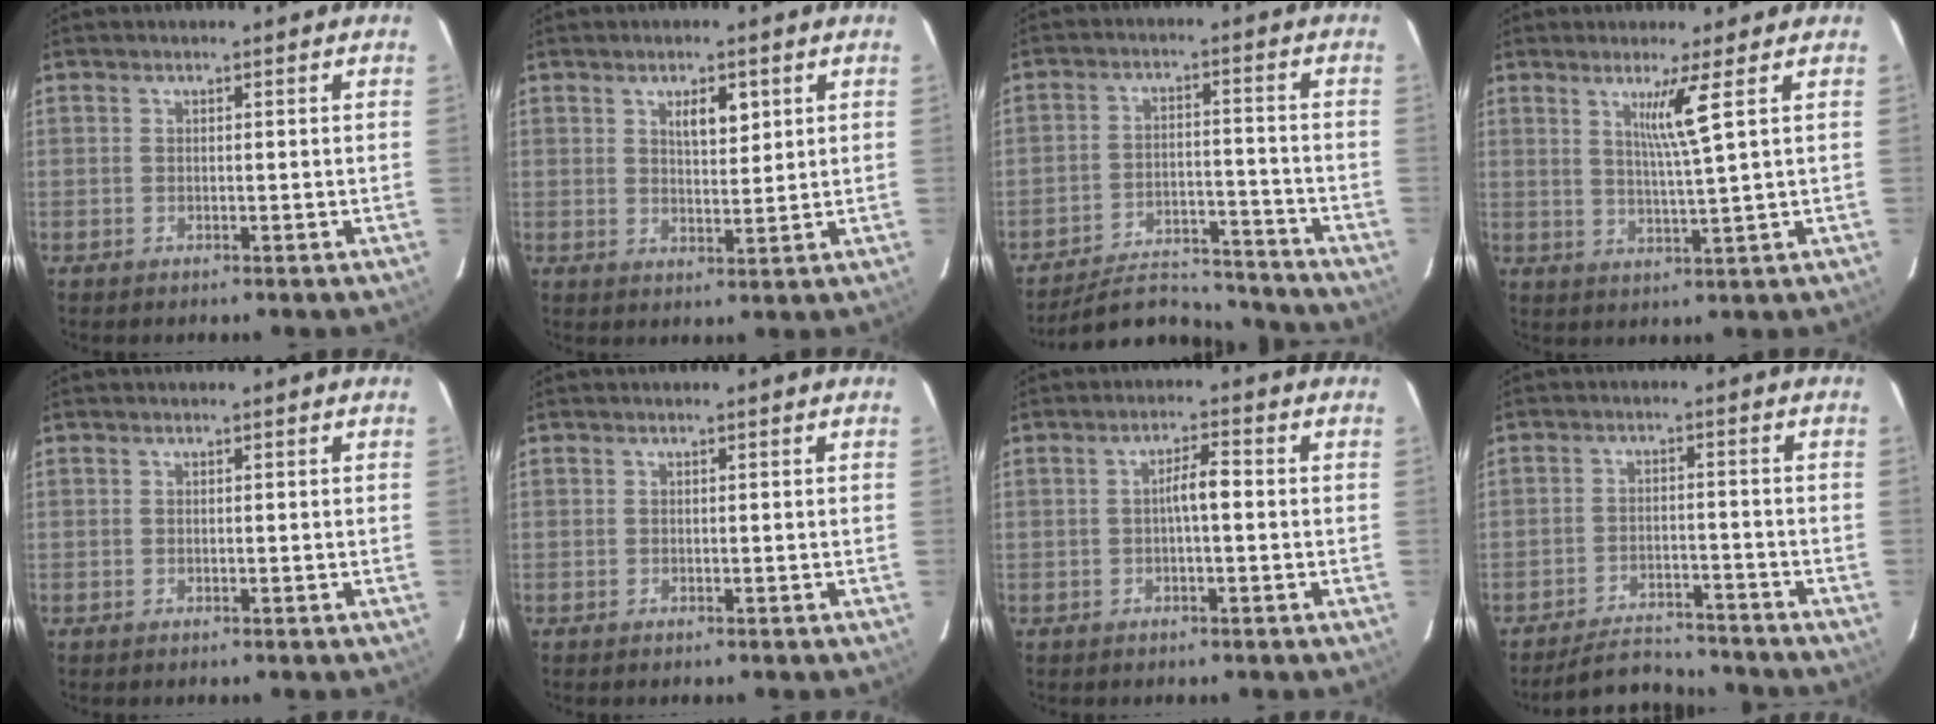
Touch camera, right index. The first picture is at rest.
{"total": 4.1, "force": [2.0, 1.5, 3.3], "torque": [-0.054, -0.001, 0.034]}
{"total": 11.2, "force": [-10.9, 2.2, 0.5], "torque": [0.002, 0.022, -0.164]}
{"total": 5.2, "force": [2.2, -1.7, 4.4], "torque": [-0.082, -0.015, 0.044]}
{"total": 0.0}
{"total": 0.0}
{"total": 3.2, "force": [-0.2, 0.5, 3.1], "torque": [-0.052, 0.009, -0.005]}
{"total": 7.7, "force": [-7.6, 1.7, 0.1], "torque": [0.000, 0.007, -0.122]}